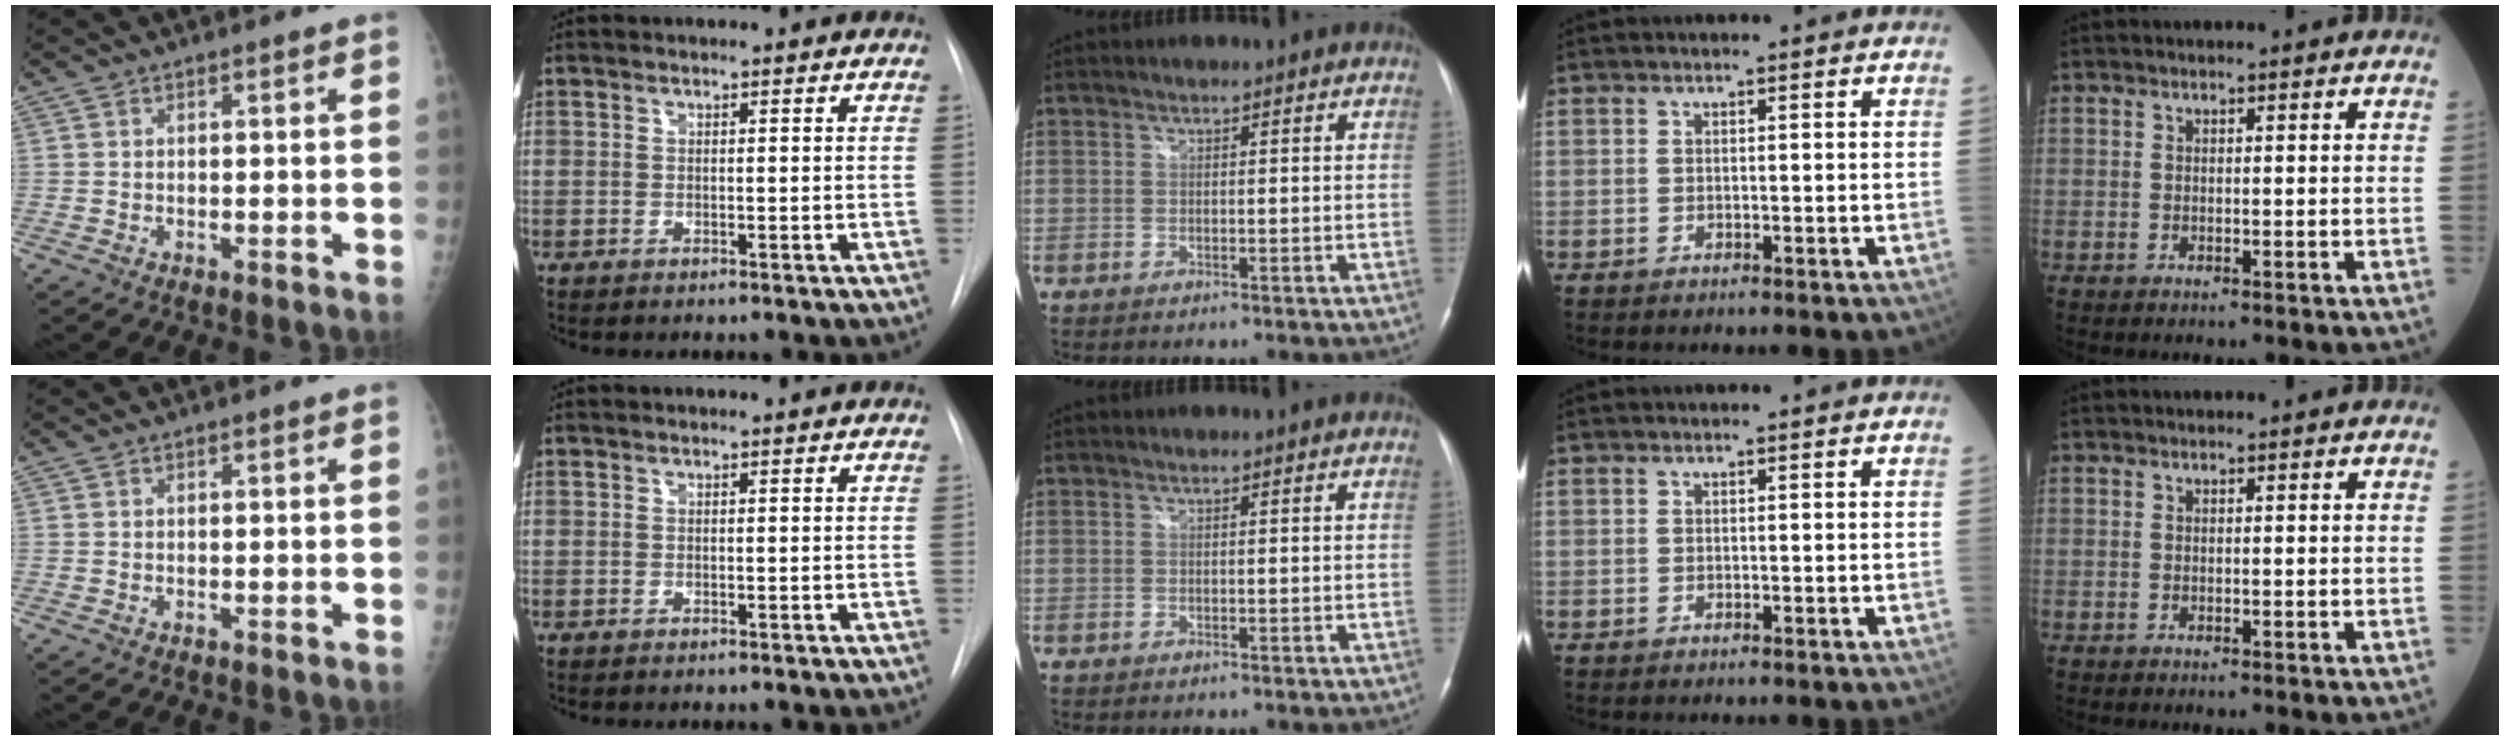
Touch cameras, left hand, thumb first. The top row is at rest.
{}